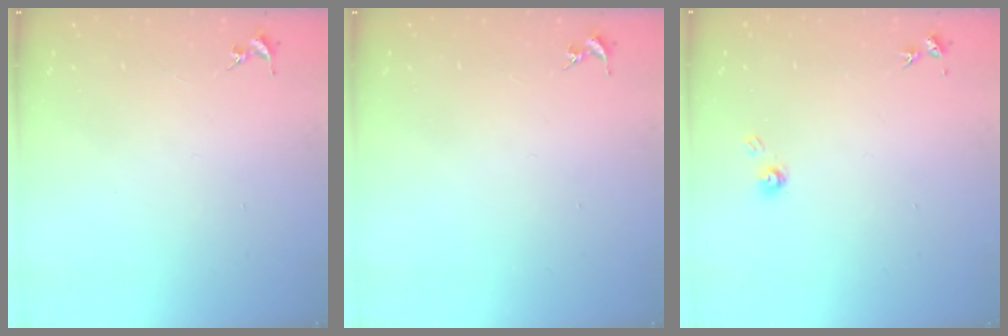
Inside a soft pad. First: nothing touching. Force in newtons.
{"total": 0.0}
{"total": 3.9, "press": 3.9, "slide": 0.3}